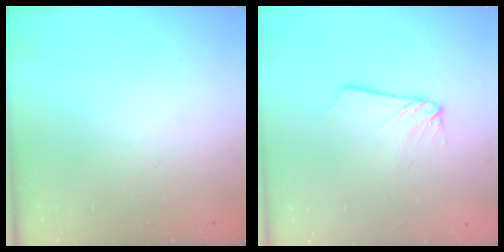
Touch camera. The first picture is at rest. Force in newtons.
{"total": 3.2, "press": 3.2, "slide": 0.3}